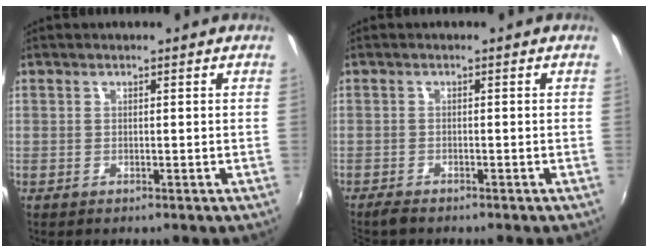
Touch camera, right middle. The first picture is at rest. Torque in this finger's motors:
{"motor_torque": [0.17, -0.17, 0.12, 0.09]}